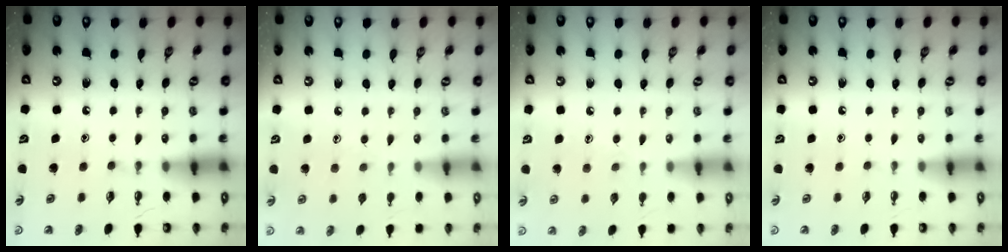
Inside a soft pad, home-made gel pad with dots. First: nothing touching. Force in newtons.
{"total": 5.3, "press": 5.2, "slide": 0.5}
{"total": 7.4, "press": 7.4, "slide": 0.8}
{"total": 0.0}